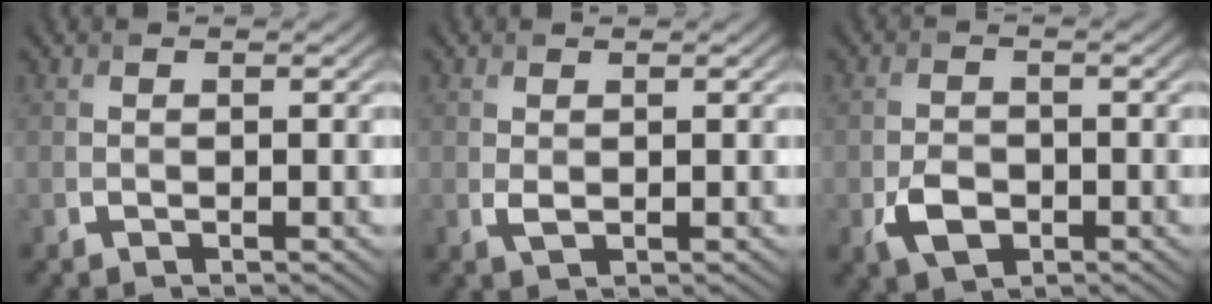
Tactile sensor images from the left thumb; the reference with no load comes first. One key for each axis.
{"total": 1.1, "fx": 0.1, "fy": 0.6, "fz": 0.9, "tx": -0.024, "ty": -0.003, "tz": 0.005}
{"total": 3.8, "fx": -1.4, "fy": 2.6, "fz": 2.3, "tx": -0.052, "ty": -0.011, "tz": -0.028}